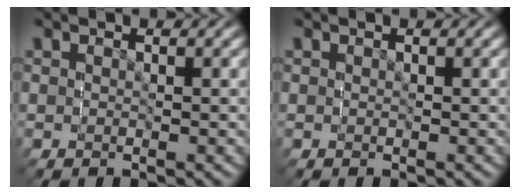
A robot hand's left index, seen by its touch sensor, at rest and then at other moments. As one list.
[{"total": 0.0}]